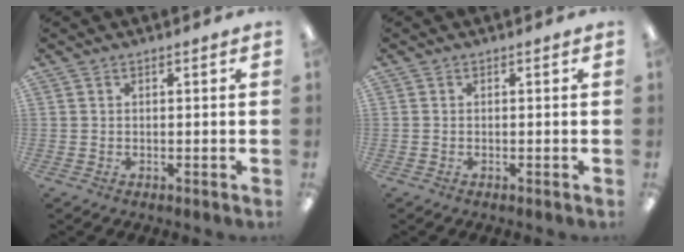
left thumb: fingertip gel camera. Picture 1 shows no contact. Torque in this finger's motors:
{"motor_torque": [0.00, 0.00, 0.00, 0.00, 0.00]}